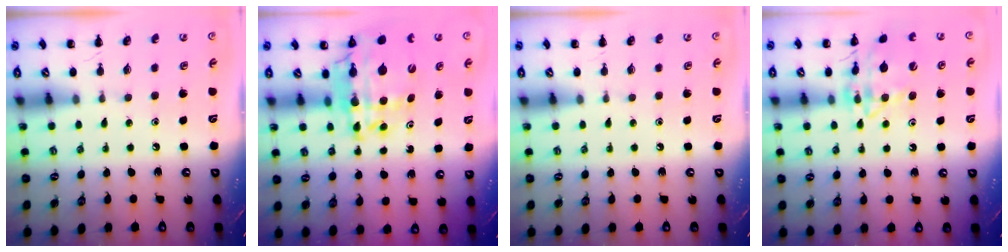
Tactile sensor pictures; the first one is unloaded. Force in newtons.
{"total": 16.9, "press": 16.3, "slide": 4.5}
{"total": 0.0}
{"total": 14.5, "press": 14.4, "slide": 1.2}